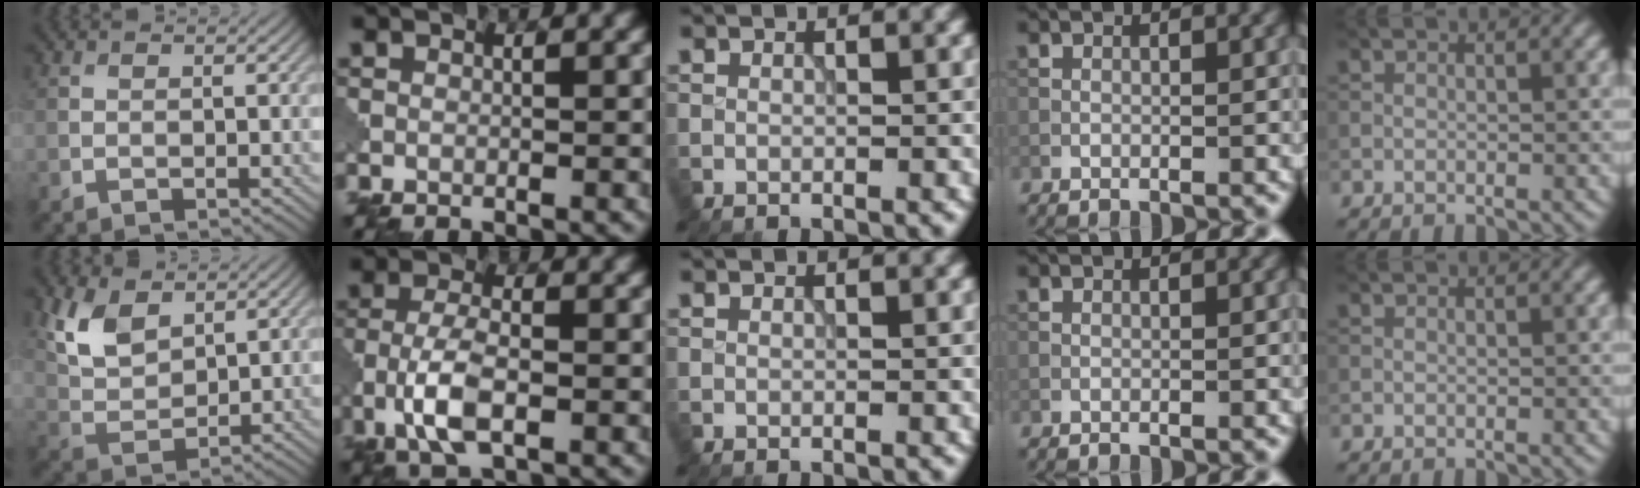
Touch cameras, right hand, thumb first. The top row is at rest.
{"thumb": {"total": 6.9, "force": [3.8, 3.7, 4.3], "torque": [-0.103, -0.005, 0.079]}, "index": {"total": 5.2, "force": [-1.9, 2.1, 4.4], "torque": [-0.094, 0.001, -0.042]}}